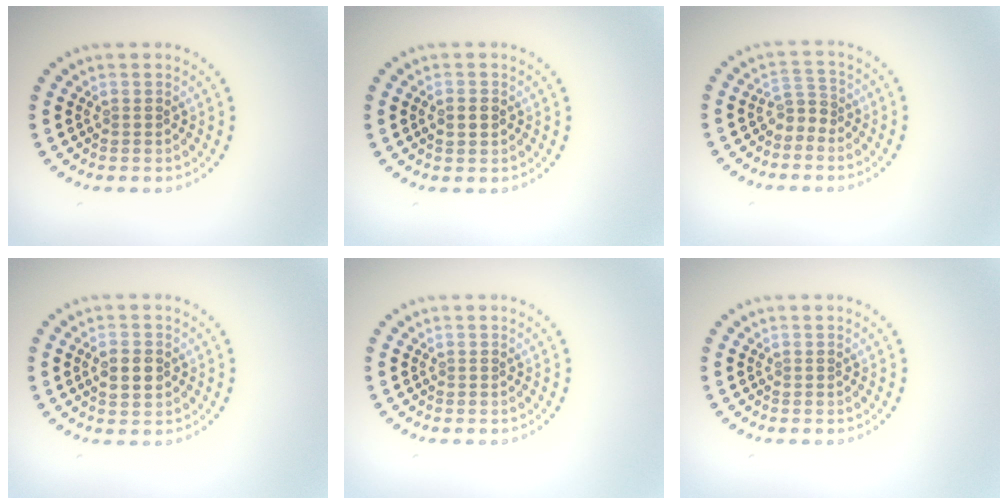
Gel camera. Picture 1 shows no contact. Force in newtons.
{"total": 1.4, "press": 1.4, "slide": 0.0}
{"total": 1.8, "press": 1.2, "slide": 1.3}
{"total": 2.5, "press": 2.5, "slide": 0.2}
{"total": 0.0}
{"total": 0.0}